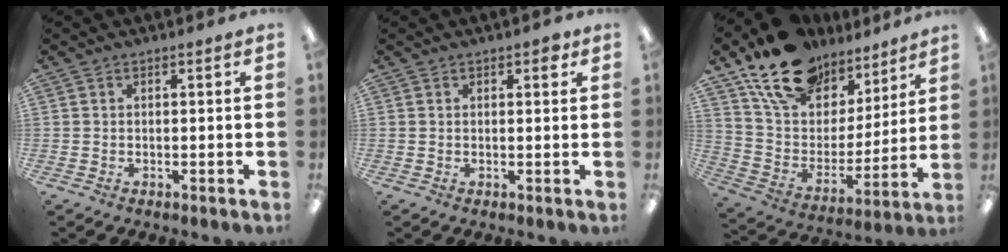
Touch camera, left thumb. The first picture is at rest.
{"total": 1.9, "force": [1.1, 1.0, 1.2], "torque": [-0.009, -0.003, 0.015]}
{"total": 17.7, "force": [13.2, 10.1, 6.2], "torque": [-0.124, -0.083, 0.243]}